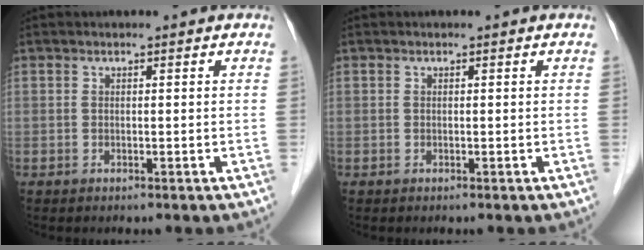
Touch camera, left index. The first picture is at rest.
{"total": 0.0}